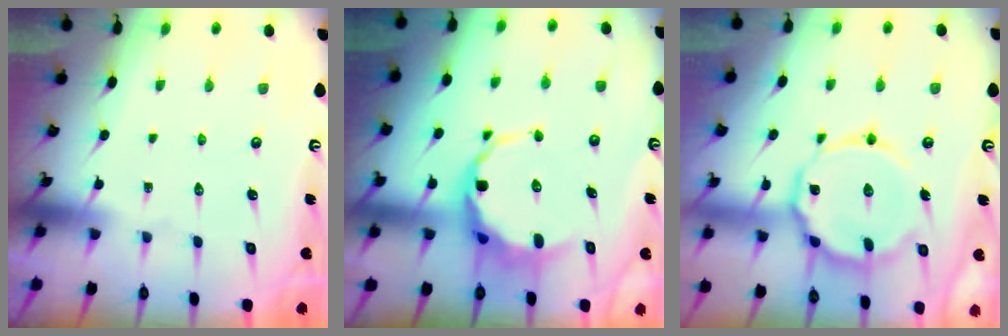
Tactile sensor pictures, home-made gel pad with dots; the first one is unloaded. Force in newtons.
{"total": 8.6, "press": 8.4, "slide": 2.1}
{"total": 14.3, "press": 14.2, "slide": 1.4}